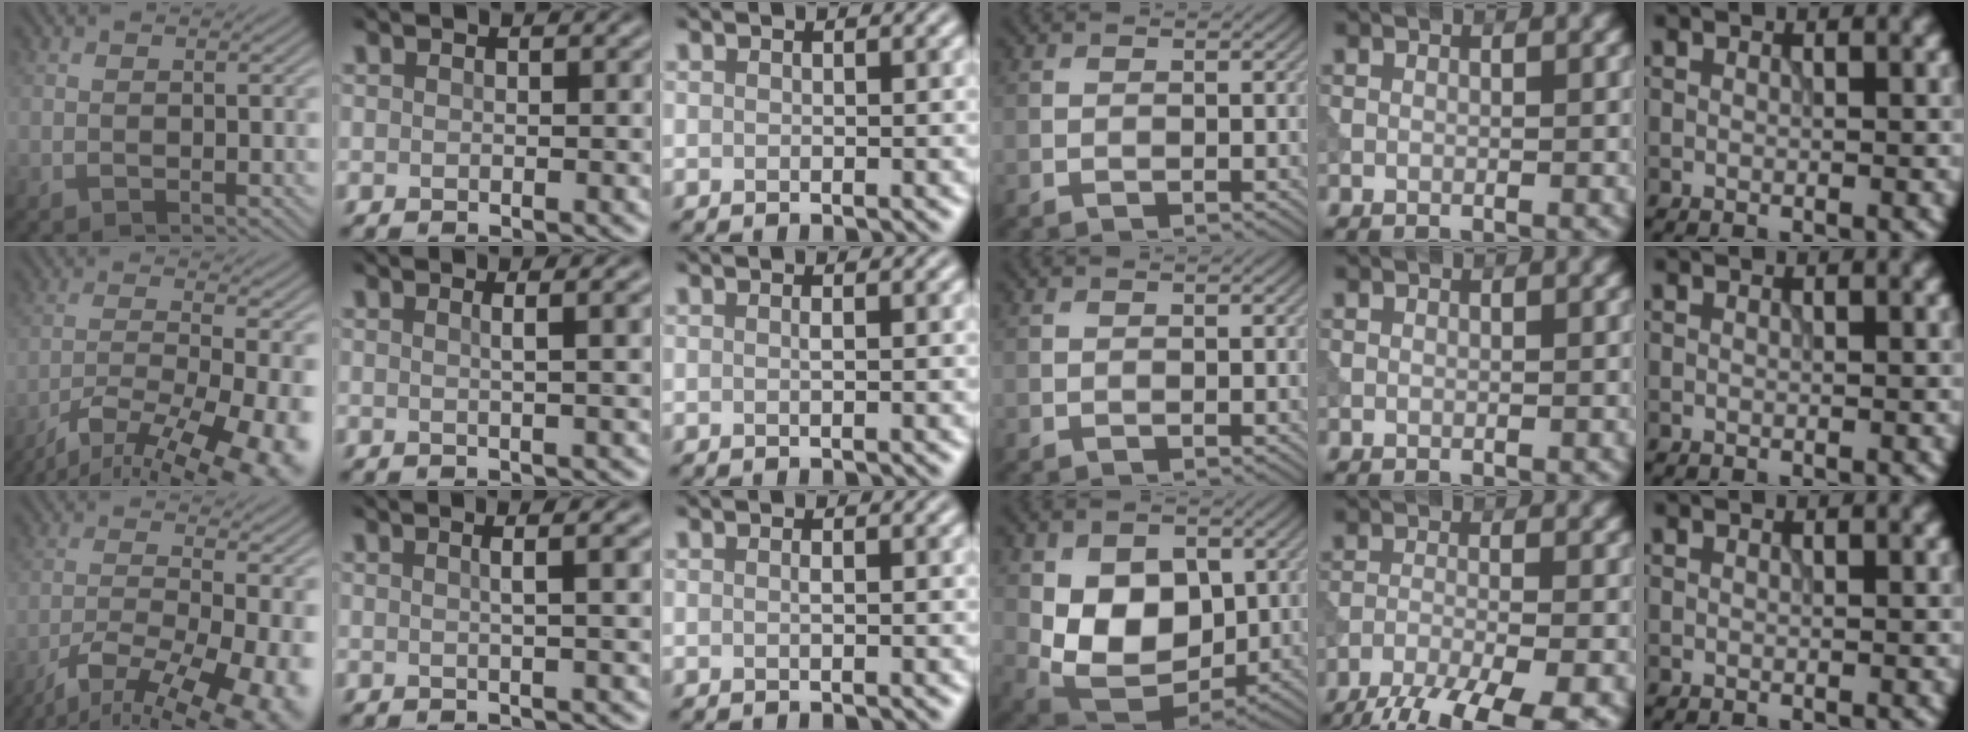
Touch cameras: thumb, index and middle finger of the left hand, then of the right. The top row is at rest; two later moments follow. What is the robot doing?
{"motion": "extract", "object": "tissue"}